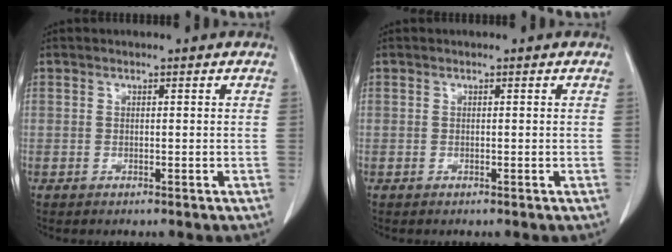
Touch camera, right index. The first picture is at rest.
{"total": 0.0}